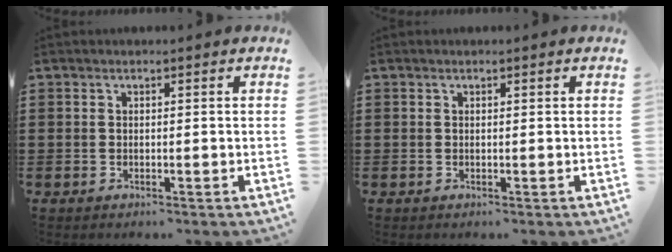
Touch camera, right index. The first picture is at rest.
{"total": 0.0}